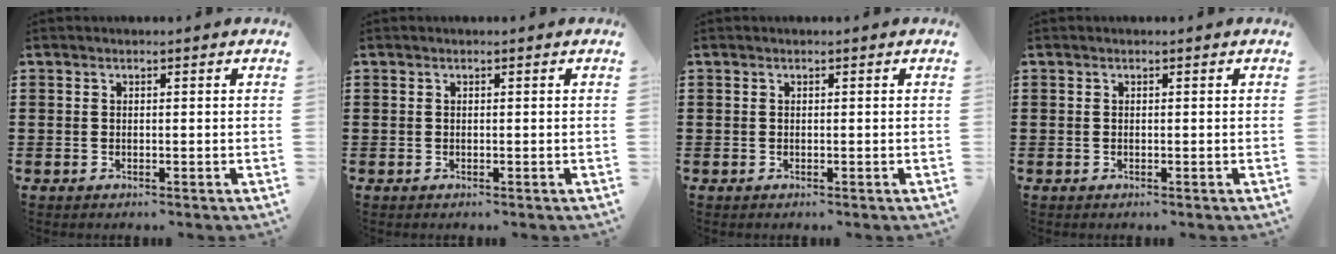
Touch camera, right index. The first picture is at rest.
{"total": 0.0}
{"total": 0.0}
{"total": 0.0}